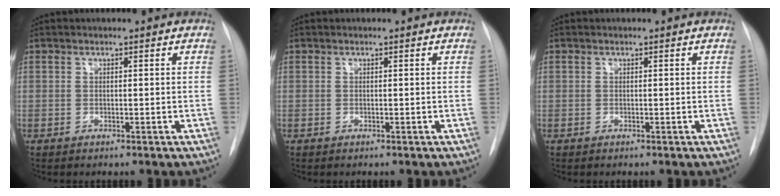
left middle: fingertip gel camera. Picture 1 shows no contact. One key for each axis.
{"total": 0.0}
{"total": 0.0}